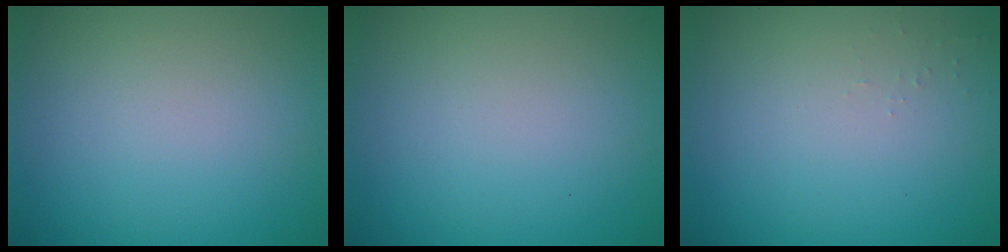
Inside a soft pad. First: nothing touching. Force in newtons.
{"total": 0.0}
{"total": 0.5, "press": 0.5, "slide": 0.2}